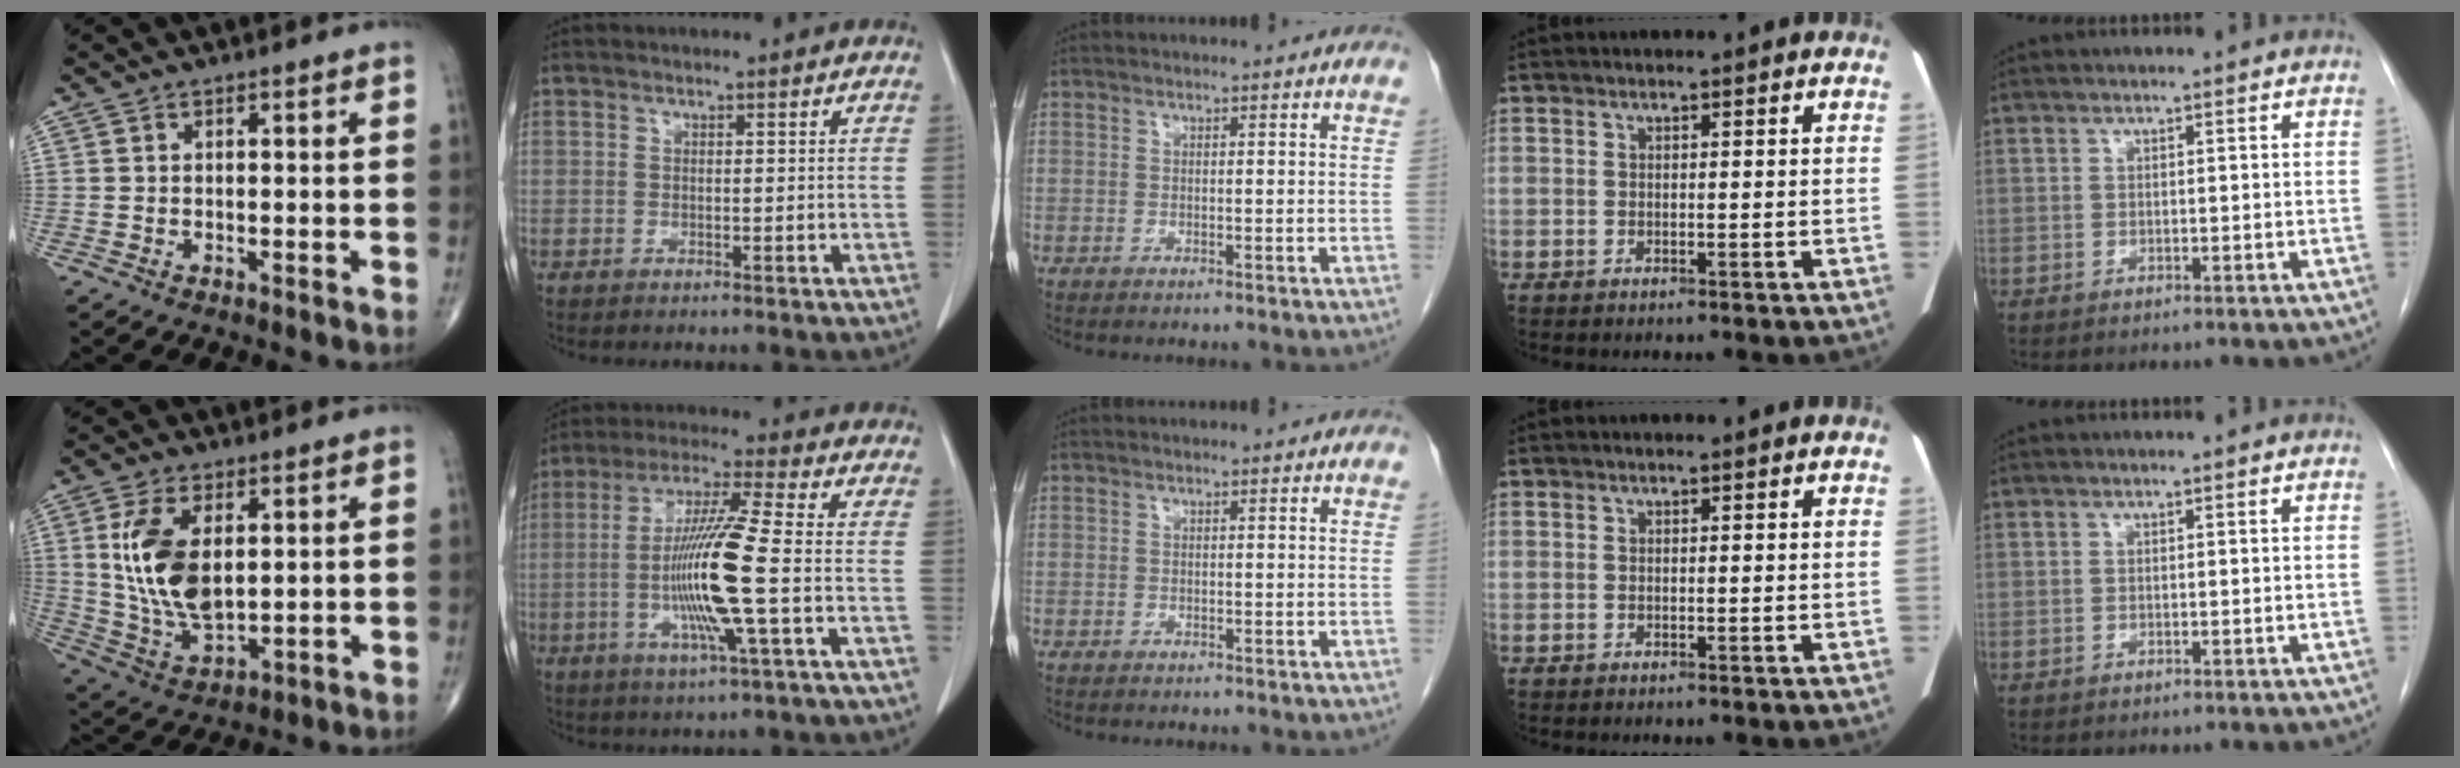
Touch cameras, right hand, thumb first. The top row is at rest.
{"thumb": {"total": 14.2, "force": [2.9, 7.6, 11.6], "torque": [-0.224, -0.017, 0.066]}, "index": {"total": 13.4, "force": [-2.3, -0.6, 13.2], "torque": [-0.261, -0.009, -0.052]}}